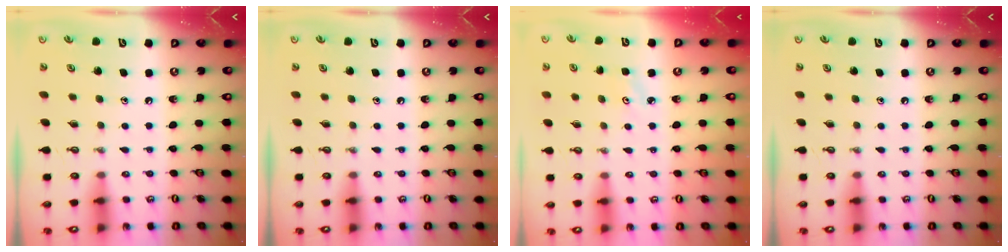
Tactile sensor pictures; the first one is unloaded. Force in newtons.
{"total": 0.0}
{"total": 2.1, "press": 2.1, "slide": 0.3}
{"total": 0.0}